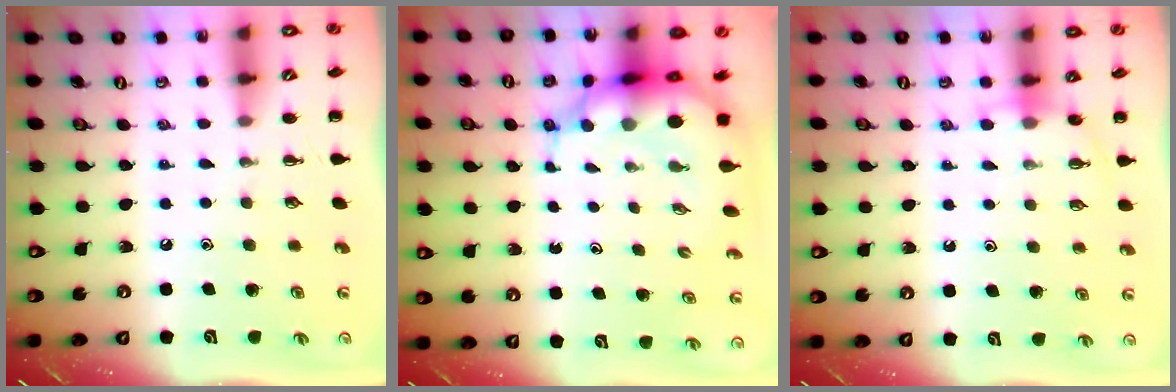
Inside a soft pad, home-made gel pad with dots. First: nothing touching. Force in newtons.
{"total": 8.7, "press": 8.4, "slide": 2.2}
{"total": 5.5, "press": 5.4, "slide": 1.3}